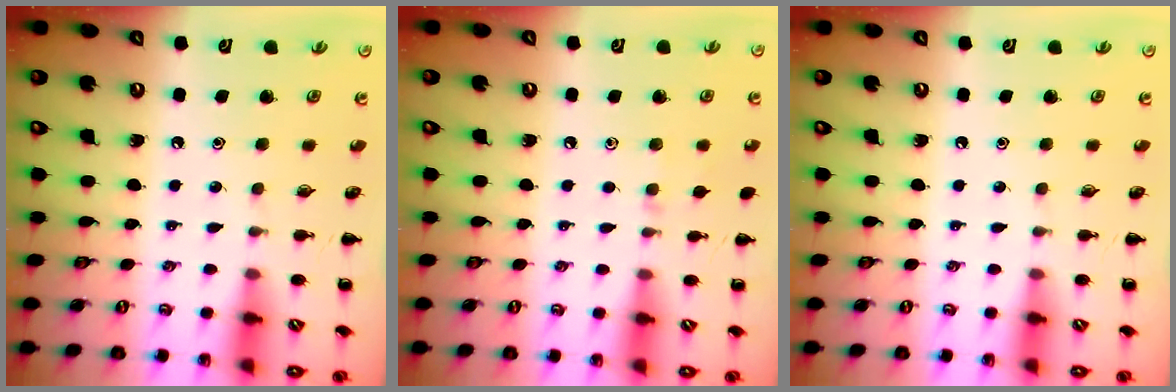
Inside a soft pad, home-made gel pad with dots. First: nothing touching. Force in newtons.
{"total": 4.9, "press": 4.6, "slide": 1.7}
{"total": 0.0}